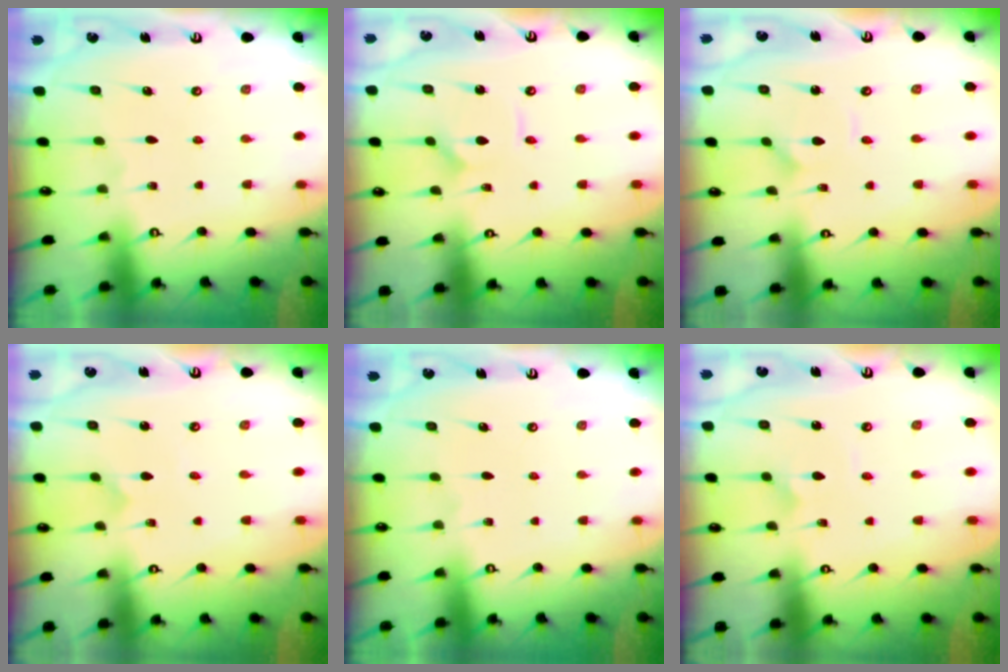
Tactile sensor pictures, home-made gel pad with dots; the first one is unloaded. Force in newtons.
{"total": 1.4, "press": 1.4, "slide": 0.1}
{"total": 0.8, "press": 0.8, "slide": 0.2}
{"total": 0.0}
{"total": 0.0}
{"total": 2.4, "press": 2.4, "slide": 0.6}